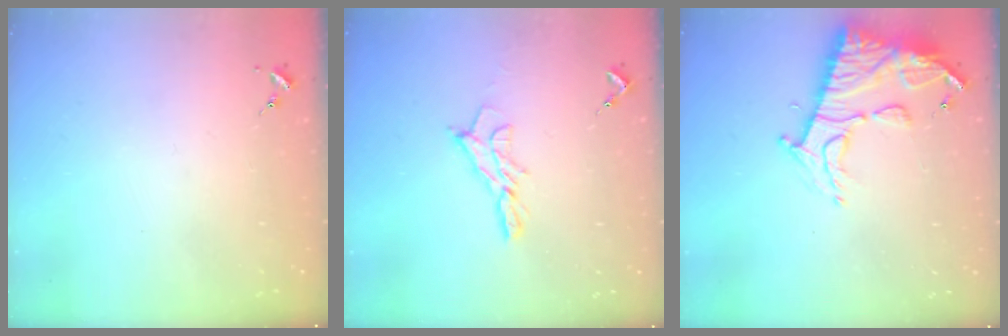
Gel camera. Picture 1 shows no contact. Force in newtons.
{"total": 9.9, "press": 9.9, "slide": 0.7}
{"total": 14.4, "press": 14.3, "slide": 1.6}